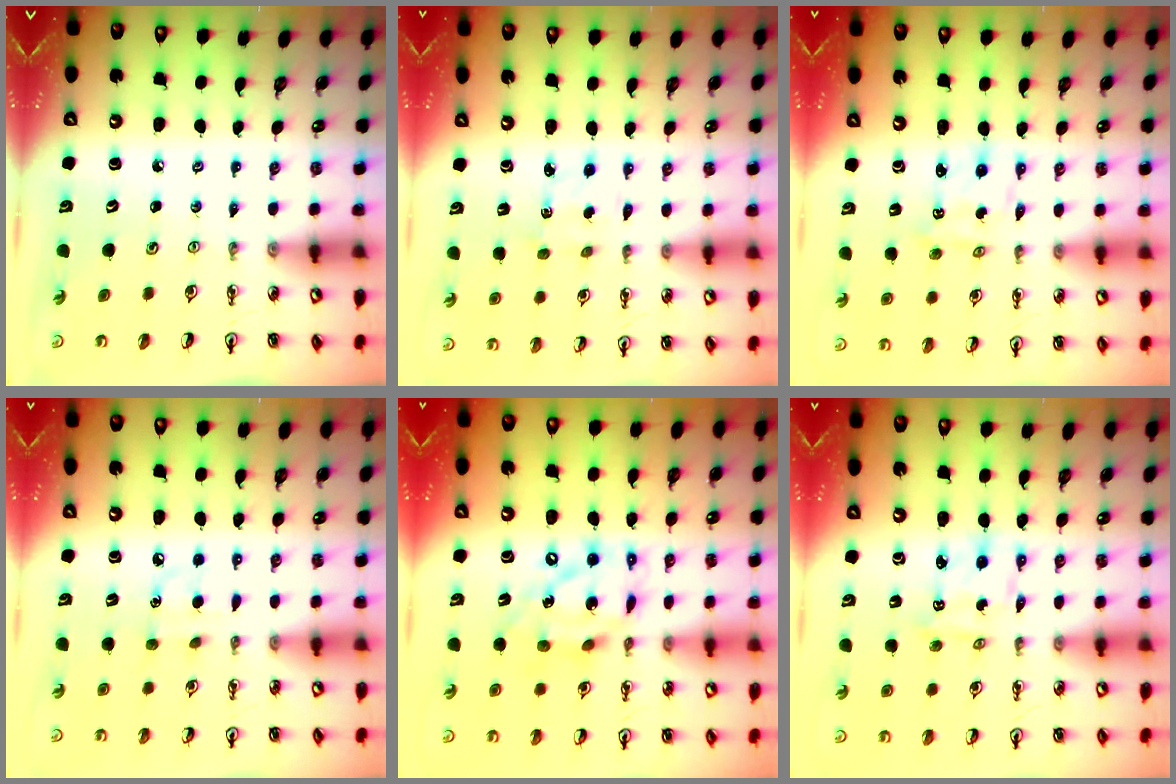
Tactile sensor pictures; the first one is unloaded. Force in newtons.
{"total": 2.0, "press": 2.0, "slide": 0.4}
{"total": 1.1, "press": 1.1, "slide": 0.1}
{"total": 6.2, "press": 6.2, "slide": 0.7}
{"total": 15.4, "press": 15.3, "slide": 1.8}
{"total": 1.9, "press": 1.9, "slide": 0.1}